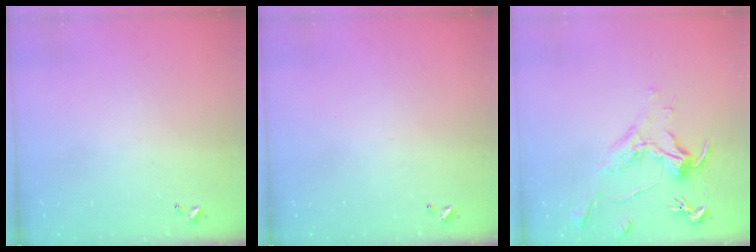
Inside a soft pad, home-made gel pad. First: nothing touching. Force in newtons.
{"total": 0.0}
{"total": 1.6, "press": 1.3, "slide": 0.9}